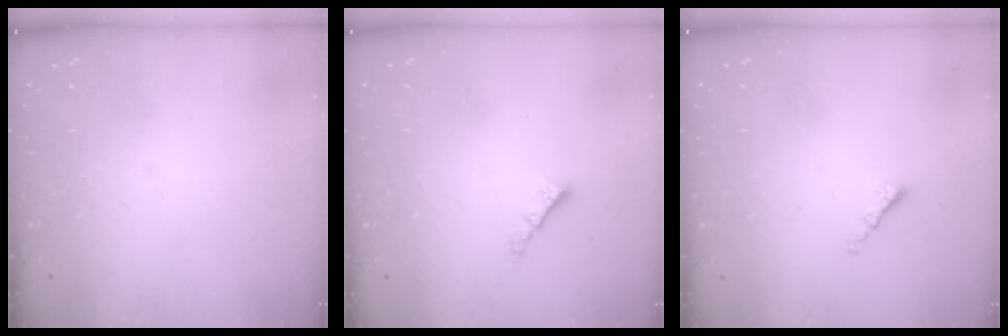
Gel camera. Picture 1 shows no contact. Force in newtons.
{"total": 1.8, "press": 1.8, "slide": 0.2}
{"total": 1.4, "press": 1.2, "slide": 0.6}